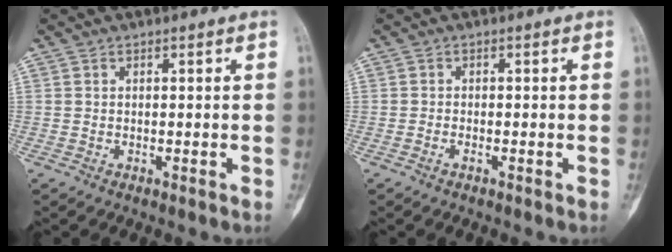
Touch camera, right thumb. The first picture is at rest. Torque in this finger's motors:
{"motor_torque": [-0.32, -0.01, -0.07, 0.05, -0.04]}